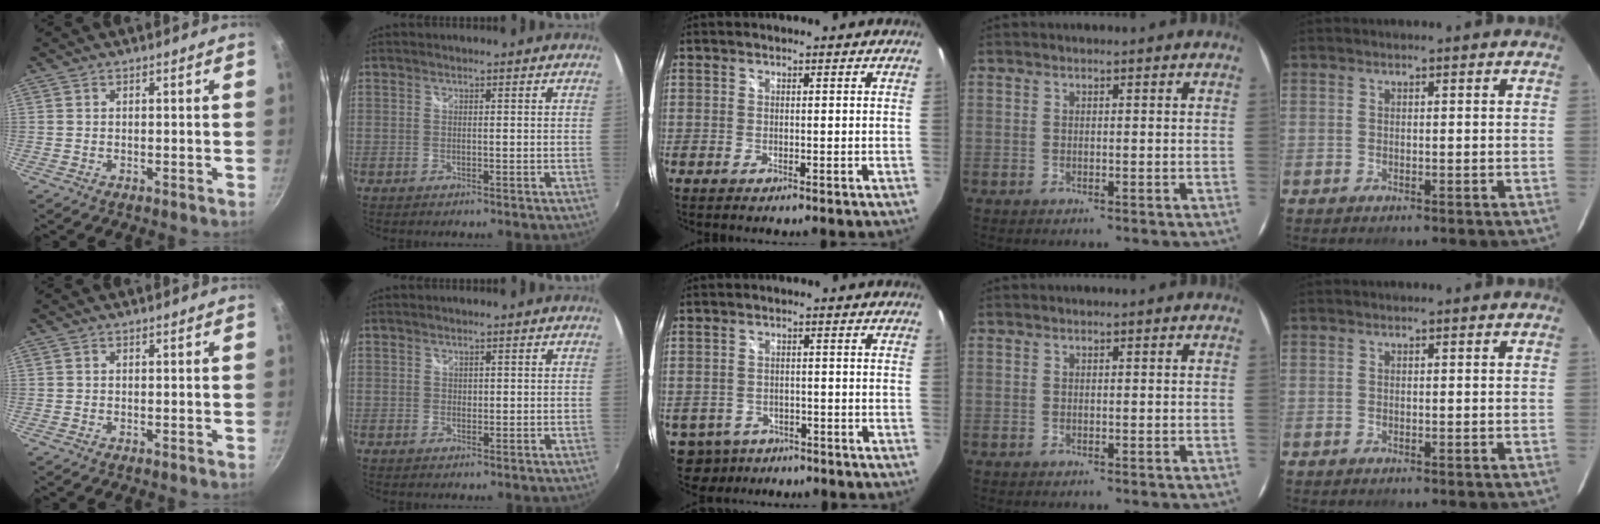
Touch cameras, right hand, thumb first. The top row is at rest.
{"index": {"total": 0.6, "force": [0.2, 0.5, 0.1], "torque": [0.001, 0.001, 0.004]}, "middle": {"total": 7.8, "force": [-4.6, 5.7, 2.8], "torque": [-0.081, -0.014, -0.064]}}